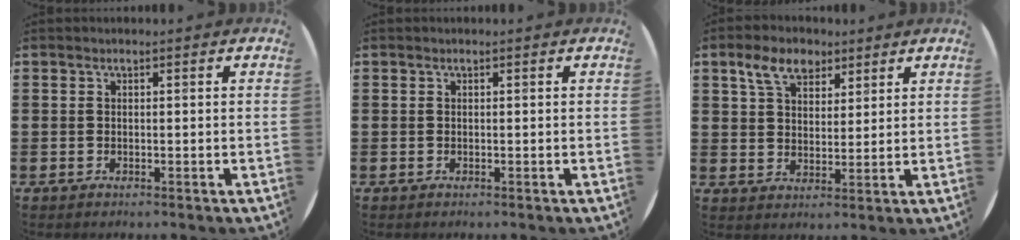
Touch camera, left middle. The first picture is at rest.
{"total": 0.0}
{"total": 6.0, "force": [4.1, 3.5, 2.8], "torque": [-0.053, 0.004, 0.073]}